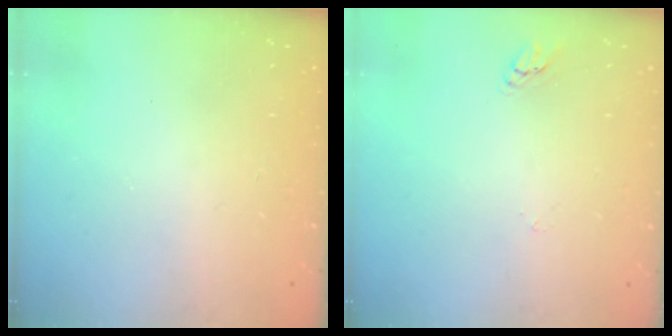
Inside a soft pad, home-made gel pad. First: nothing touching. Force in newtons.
{"total": 2.0, "press": 2.0, "slide": 0.2}